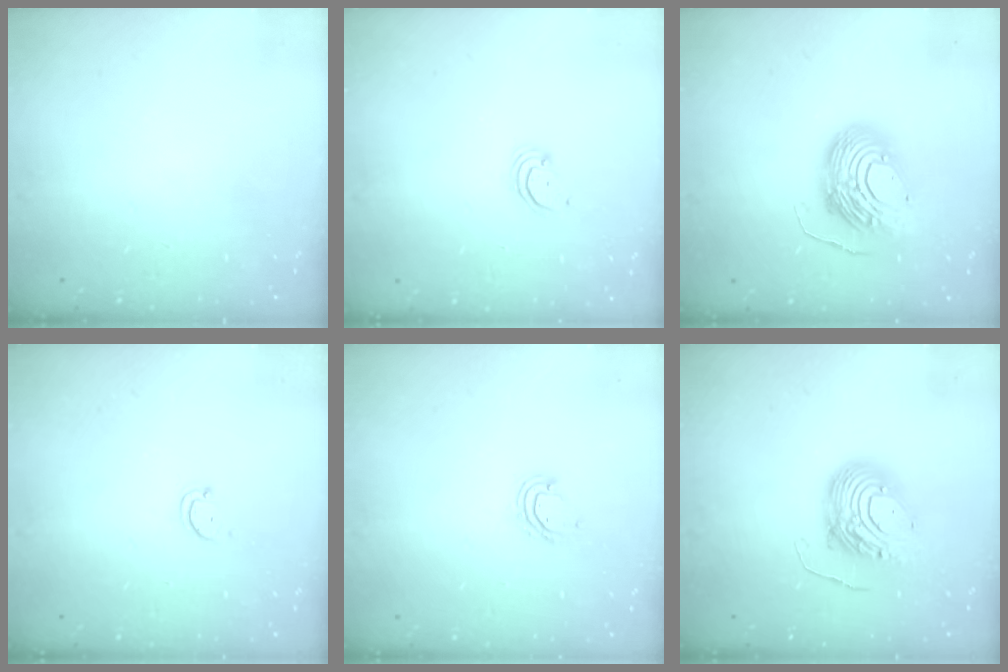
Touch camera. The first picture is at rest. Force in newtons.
{"total": 2.3, "press": 2.3, "slide": 0.2}
{"total": 13.1, "press": 13.1, "slide": 1.3}
{"total": 2.3, "press": 2.3, "slide": 0.4}
{"total": 5.2, "press": 5.2, "slide": 0.4}
{"total": 10.5, "press": 10.5, "slide": 0.9}